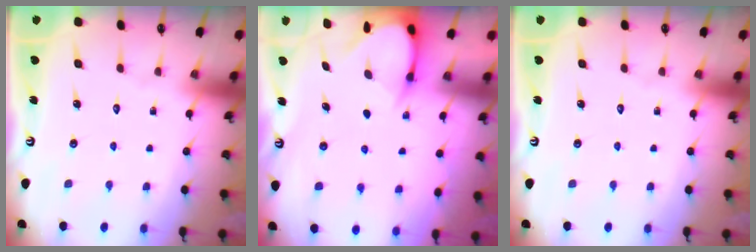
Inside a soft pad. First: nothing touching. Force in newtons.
{"total": 3.9, "press": 3.8, "slide": 0.3}
{"total": 0.0}